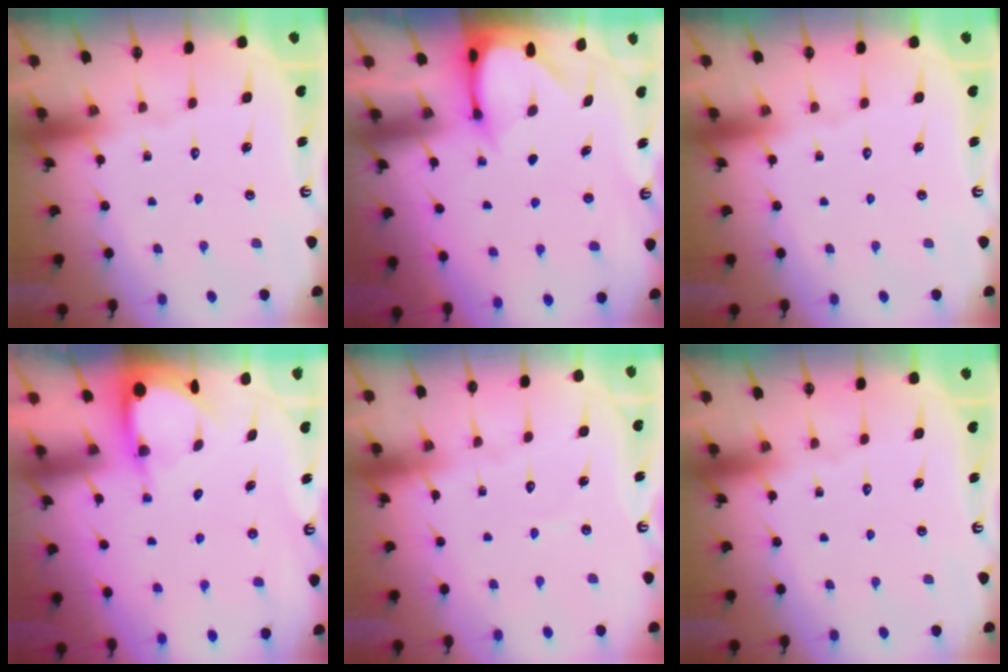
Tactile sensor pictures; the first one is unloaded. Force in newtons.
{"total": 3.3, "press": 3.3, "slide": 0.3}
{"total": 0.0}
{"total": 3.4, "press": 3.4, "slide": 0.2}
{"total": 2.7, "press": 2.7, "slide": 0.3}
{"total": 0.0}